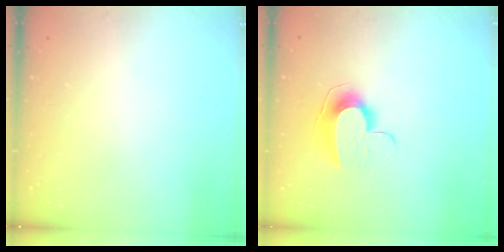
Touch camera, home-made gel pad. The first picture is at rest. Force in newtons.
{"total": 9.9, "press": 9.9, "slide": 0.3}